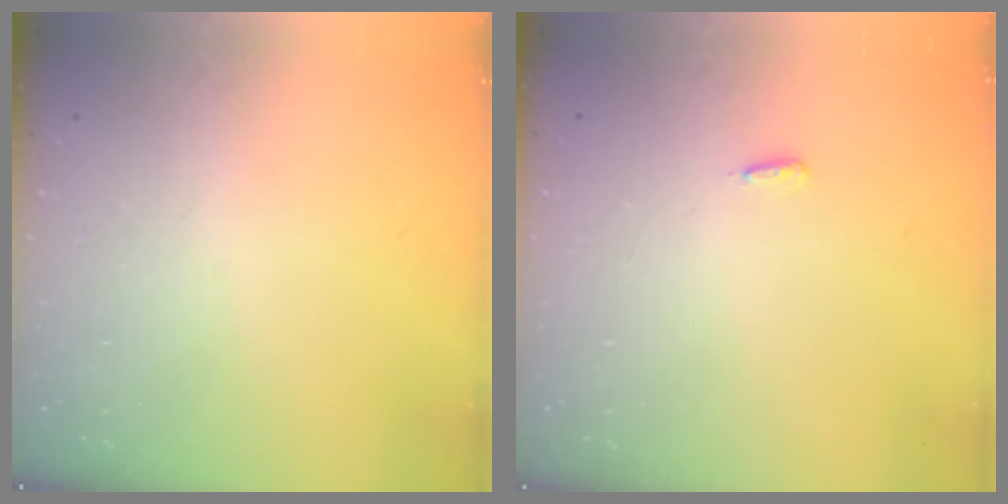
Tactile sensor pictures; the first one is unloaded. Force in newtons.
{"total": 2.7, "press": 2.6, "slide": 0.9}